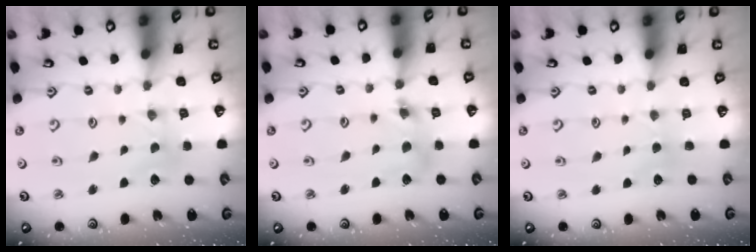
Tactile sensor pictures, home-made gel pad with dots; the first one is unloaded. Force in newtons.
{"total": 7.9, "press": 7.8, "slide": 1.1}
{"total": 2.8, "press": 2.7, "slide": 0.4}